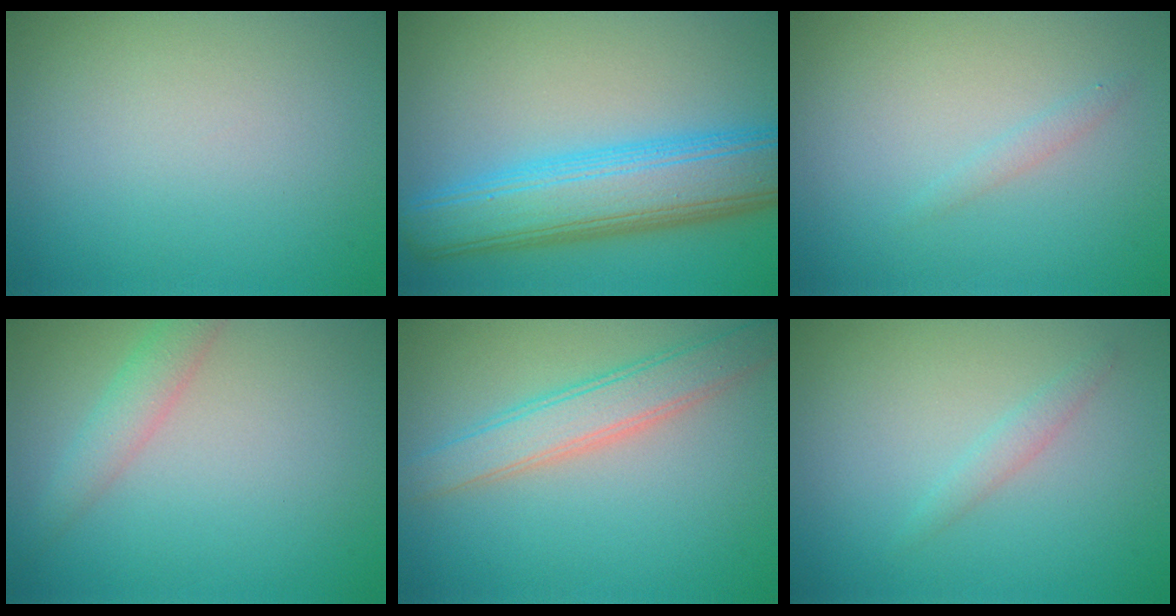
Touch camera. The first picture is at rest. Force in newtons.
{"total": 8.4, "press": 8.4, "slide": 0.2}
{"total": 0.8, "press": 0.8, "slide": 0.0}
{"total": 2.3, "press": 2.3, "slide": 0.0}
{"total": 3.8, "press": 3.8, "slide": 0.2}
{"total": 1.1, "press": 1.1, "slide": 0.1}